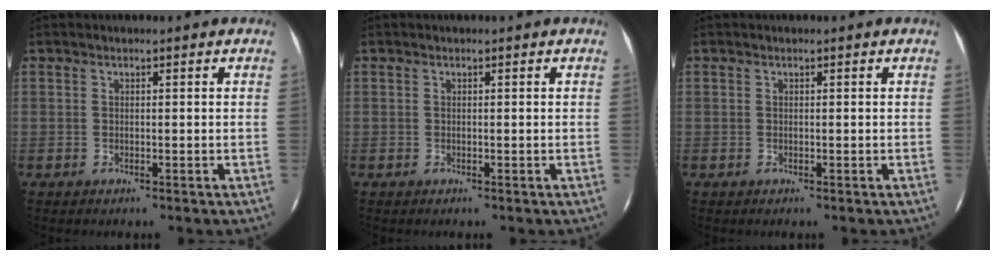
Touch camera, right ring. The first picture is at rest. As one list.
[{"total": 0.0}, {"total": 0.0}]